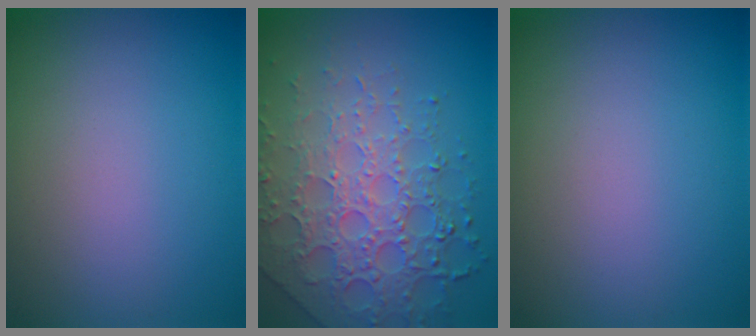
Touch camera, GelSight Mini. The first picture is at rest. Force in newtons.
{"total": 7.7, "press": 5.3, "slide": 5.5}
{"total": 0.0}